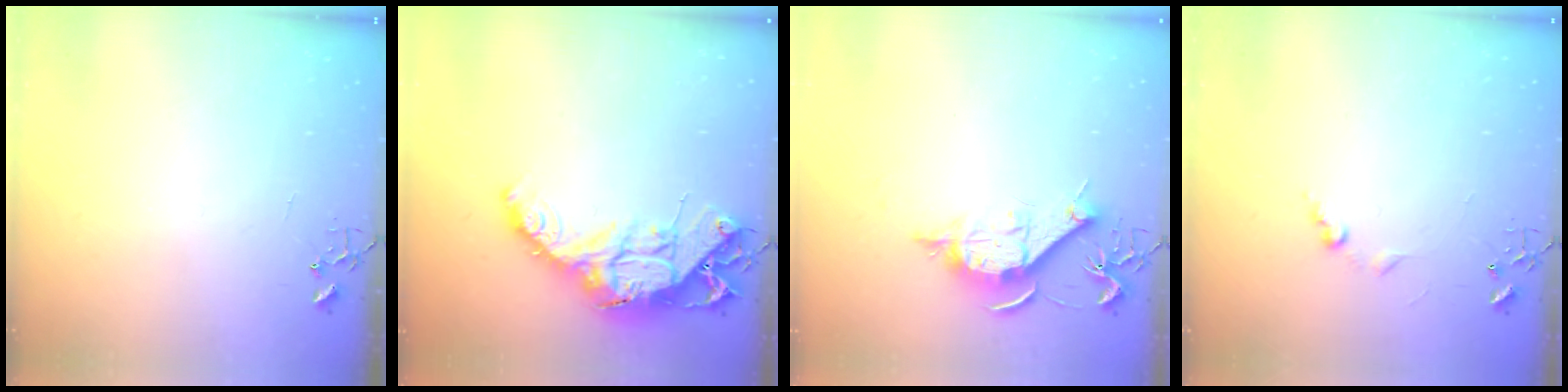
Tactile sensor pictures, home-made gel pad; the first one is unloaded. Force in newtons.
{"total": 18.5, "press": 18.5, "slide": 1.3}
{"total": 11.3, "press": 11.3, "slide": 0.0}
{"total": 6.9, "press": 6.8, "slide": 1.0}